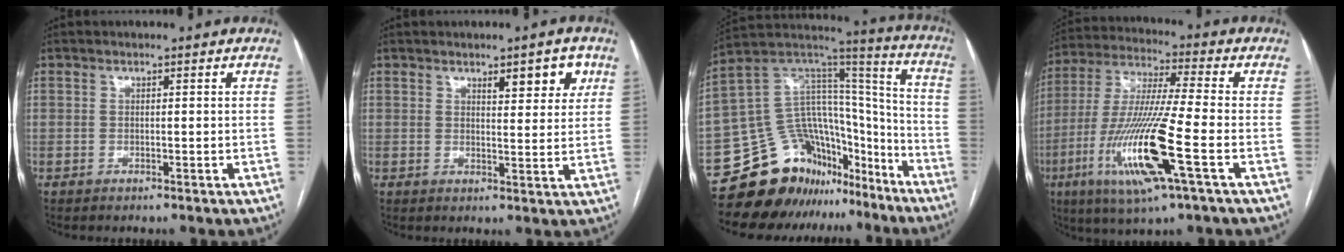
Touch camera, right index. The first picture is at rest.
{"total": 5.2, "force": [2.9, 1.6, 4.0], "torque": [-0.051, -0.001, 0.038]}
{"total": 19.6, "force": [-15.2, 10.9, 5.7], "torque": [-0.084, 0.098, -0.242]}
{"total": 17.3, "force": [-6.0, 0.4, 16.2], "torque": [-0.341, -0.022, -0.113]}